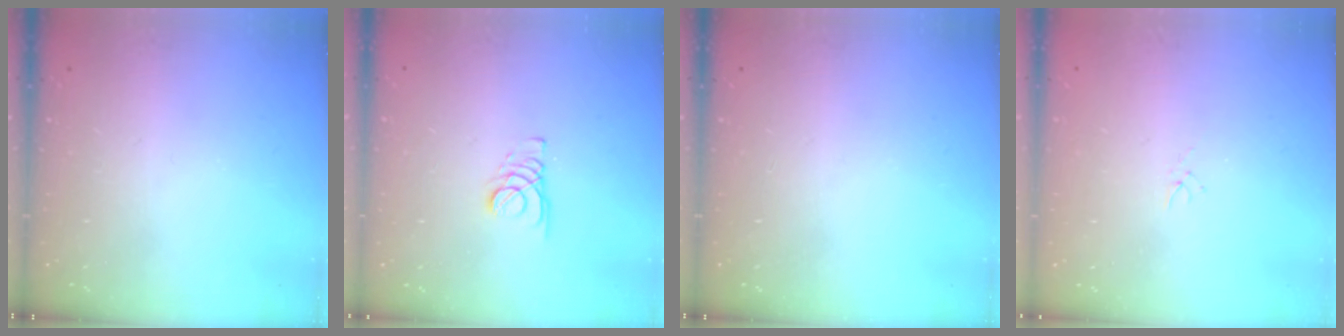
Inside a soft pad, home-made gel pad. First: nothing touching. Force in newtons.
{"total": 1.8, "press": 1.7, "slide": 0.1}
{"total": 0.0}
{"total": 1.0, "press": 1.0, "slide": 0.3}